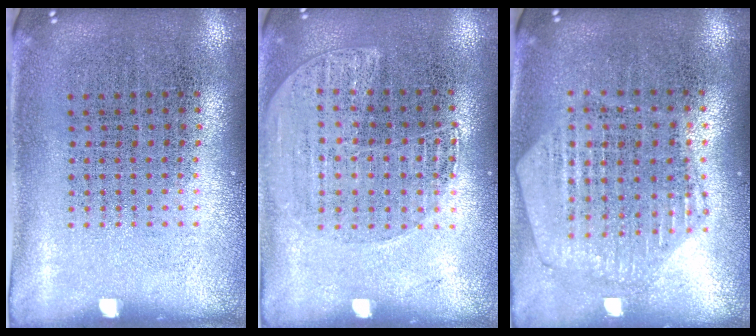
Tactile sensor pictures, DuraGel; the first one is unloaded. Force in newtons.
{"total": 1.3, "press": 1.3, "slide": 0.1}
{"total": 1.2, "press": 1.2, "slide": 0.2}